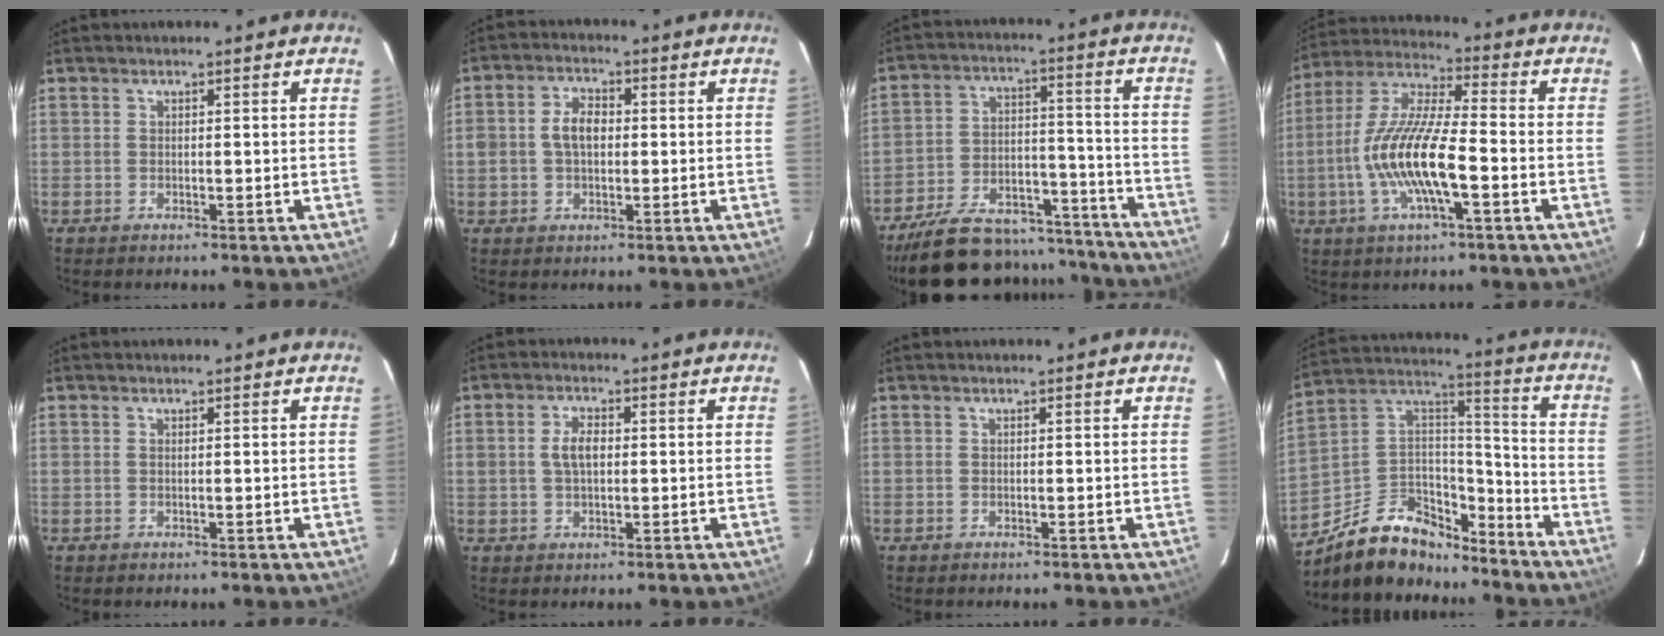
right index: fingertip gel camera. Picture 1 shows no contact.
{"total": 5.4, "force": [0.2, 3.7, 4.0], "torque": [-0.075, 0.014, 0.006]}
{"total": 25.3, "force": [-21.1, 9.8, 10.0], "torque": [-0.201, 0.032, -0.283]}
{"total": 15.1, "force": [-4.0, 3.2, 14.2], "torque": [-0.287, -0.003, -0.082]}
{"total": 0.0}
{"total": 4.2, "force": [0.4, 2.4, 3.4], "torque": [-0.065, 0.007, 0.010]}
{"total": 0.0}
{"total": 17.9, "force": [-13.4, 9.1, 7.6], "torque": [-0.174, 0.054, -0.214]}